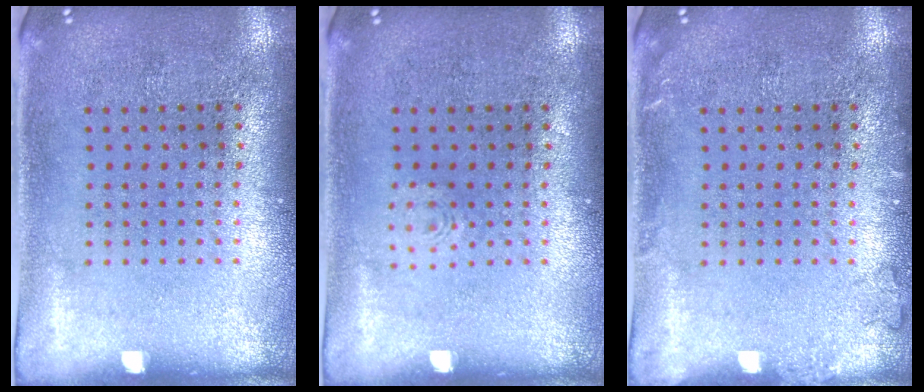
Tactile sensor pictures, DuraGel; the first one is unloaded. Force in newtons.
{"total": 0.7, "press": 0.6, "slide": 0.2}
{"total": 1.0, "press": 1.0, "slide": 0.1}